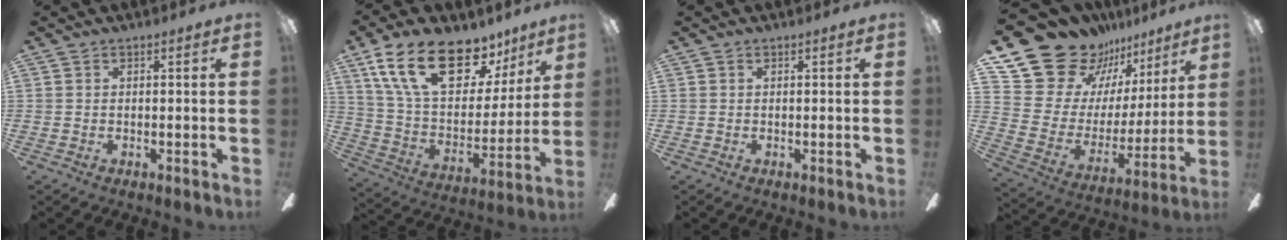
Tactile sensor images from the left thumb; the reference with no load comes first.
{"total": 23.5, "force": [14.3, 11.9, 14.3], "torque": [-0.245, -0.073, 0.256]}
{"total": 0.0}
{"total": 21.5, "force": [16.5, 11.9, 6.9], "torque": [-0.124, -0.125, 0.315]}